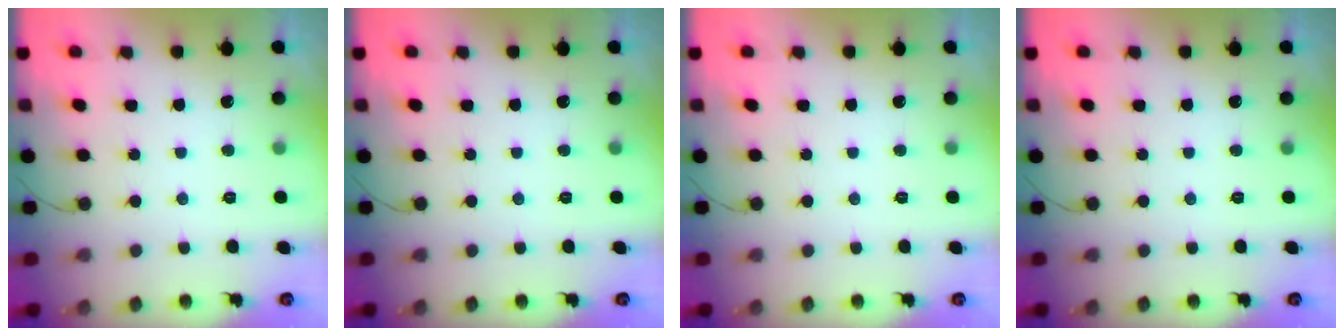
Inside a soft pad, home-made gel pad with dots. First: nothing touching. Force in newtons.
{"total": 0.0}
{"total": 0.0}
{"total": 0.0}